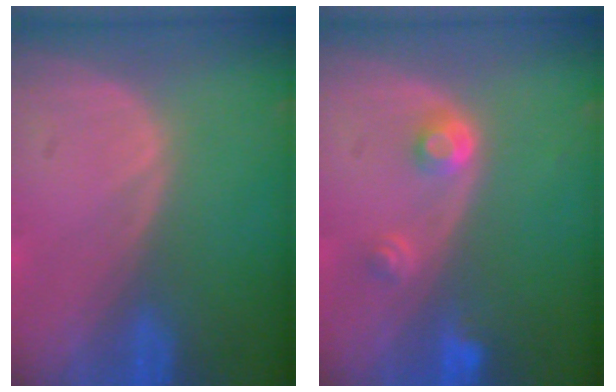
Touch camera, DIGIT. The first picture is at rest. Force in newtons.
{"total": 2.9, "press": 2.7, "slide": 1.0}